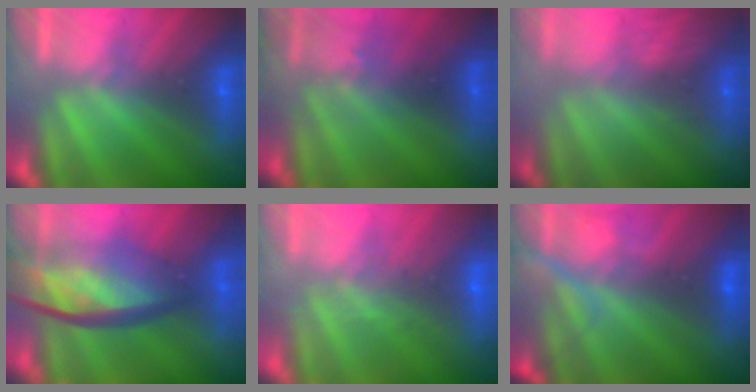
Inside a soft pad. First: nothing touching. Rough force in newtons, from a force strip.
{"total": 2.9}
{"total": 2.8}
{"total": 7.6}
{"total": 8.1}
{"total": 9.0}